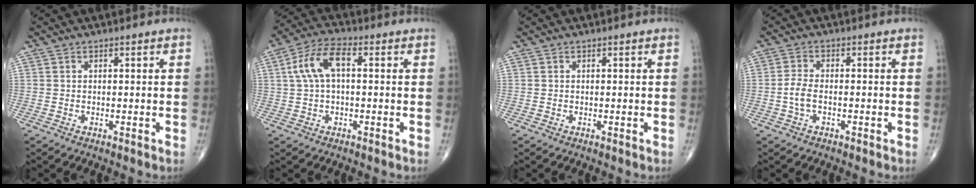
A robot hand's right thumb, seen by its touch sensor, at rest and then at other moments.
{"total": 8.3, "force": [1.3, 4.0, 7.1], "torque": [-0.146, 0.029, 0.019]}
{"total": 0.0}
{"total": 3.3, "force": [-0.9, 1.6, 2.7], "torque": [-0.061, 0.009, -0.022]}